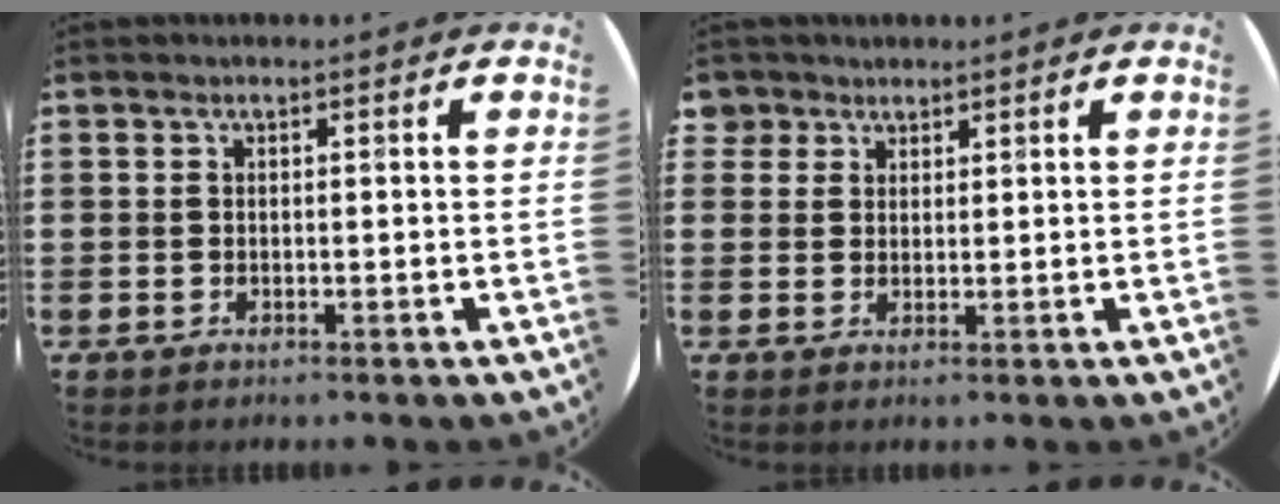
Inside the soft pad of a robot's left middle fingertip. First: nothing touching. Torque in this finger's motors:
{"motor_torque": [-0.21, 0.22, -0.18, -0.02]}